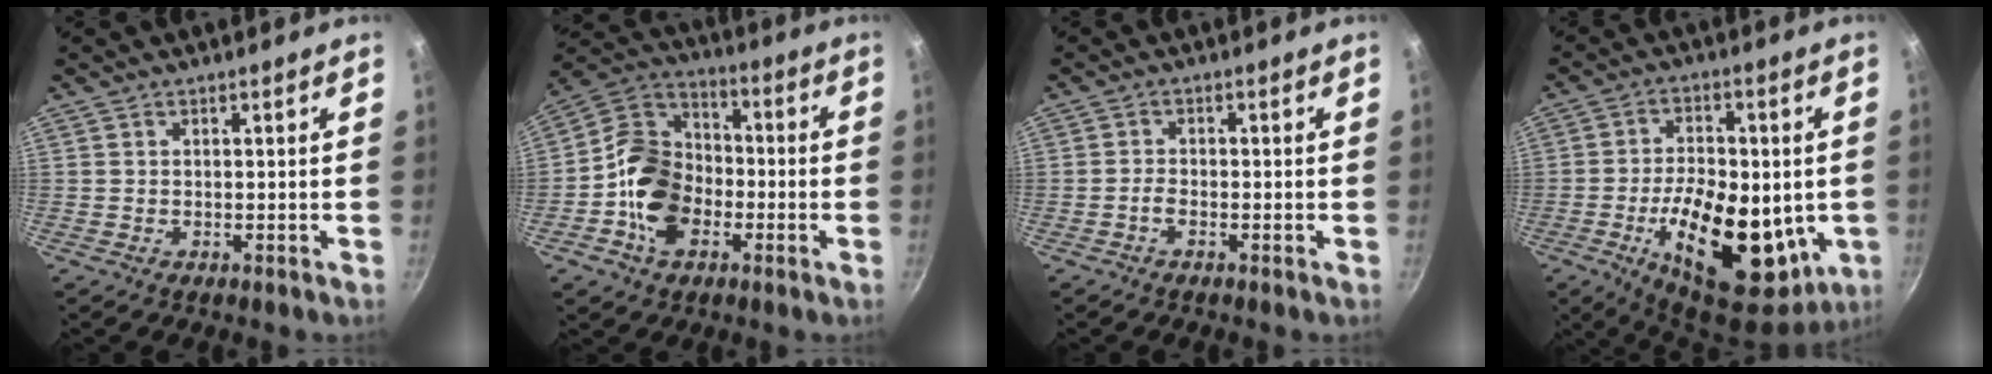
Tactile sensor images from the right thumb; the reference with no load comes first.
{"total": 14.7, "force": [-3.9, 11.0, 9.0], "torque": [-0.137, 0.036, -0.090]}
{"total": 1.6, "force": [-1.0, 0.6, 1.1], "torque": [-0.028, 0.009, -0.026]}
{"total": 23.3, "force": [-4.2, 12.2, 19.3], "torque": [-0.281, 0.000, -0.051]}